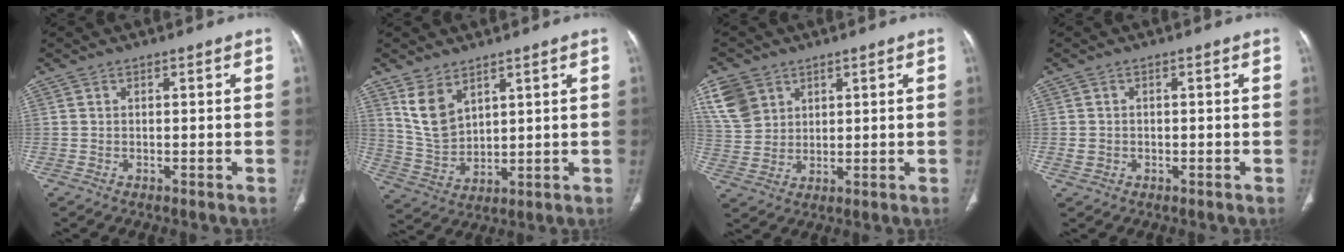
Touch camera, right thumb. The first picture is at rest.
{"total": 7.8, "force": [4.5, 4.4, 4.7], "torque": [-0.080, -0.023, 0.106]}
{"total": 8.4, "force": [4.4, 6.4, 3.3], "torque": [-0.053, -0.009, 0.100]}
{"total": 1.7, "force": [-0.4, 1.5, 0.7], "torque": [-0.012, 0.006, -0.002]}